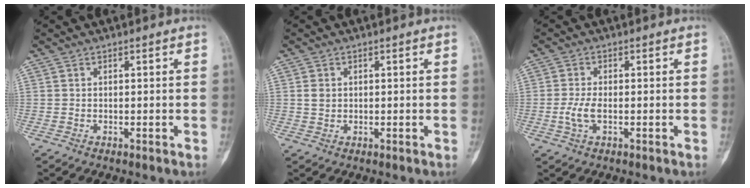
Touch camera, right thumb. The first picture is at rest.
{"total": 1.8, "force": [0.3, 1.5, 1.0], "torque": [-0.014, 0.001, 0.009]}
{"total": 3.6, "force": [-0.8, 1.6, 3.1], "torque": [-0.074, 0.005, -0.016]}